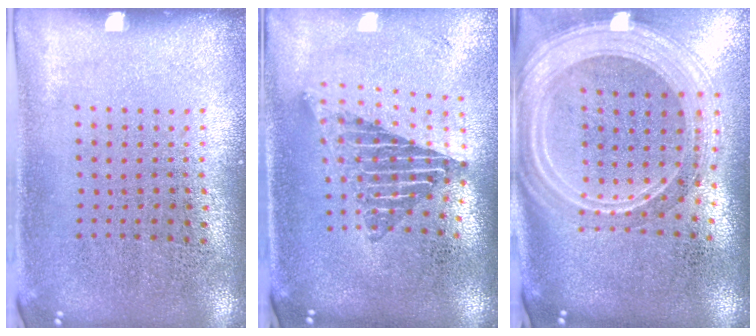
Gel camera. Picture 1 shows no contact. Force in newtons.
{"total": 1.9, "press": 1.5, "slide": 1.3}
{"total": 2.8, "press": 2.4, "slide": 1.6}